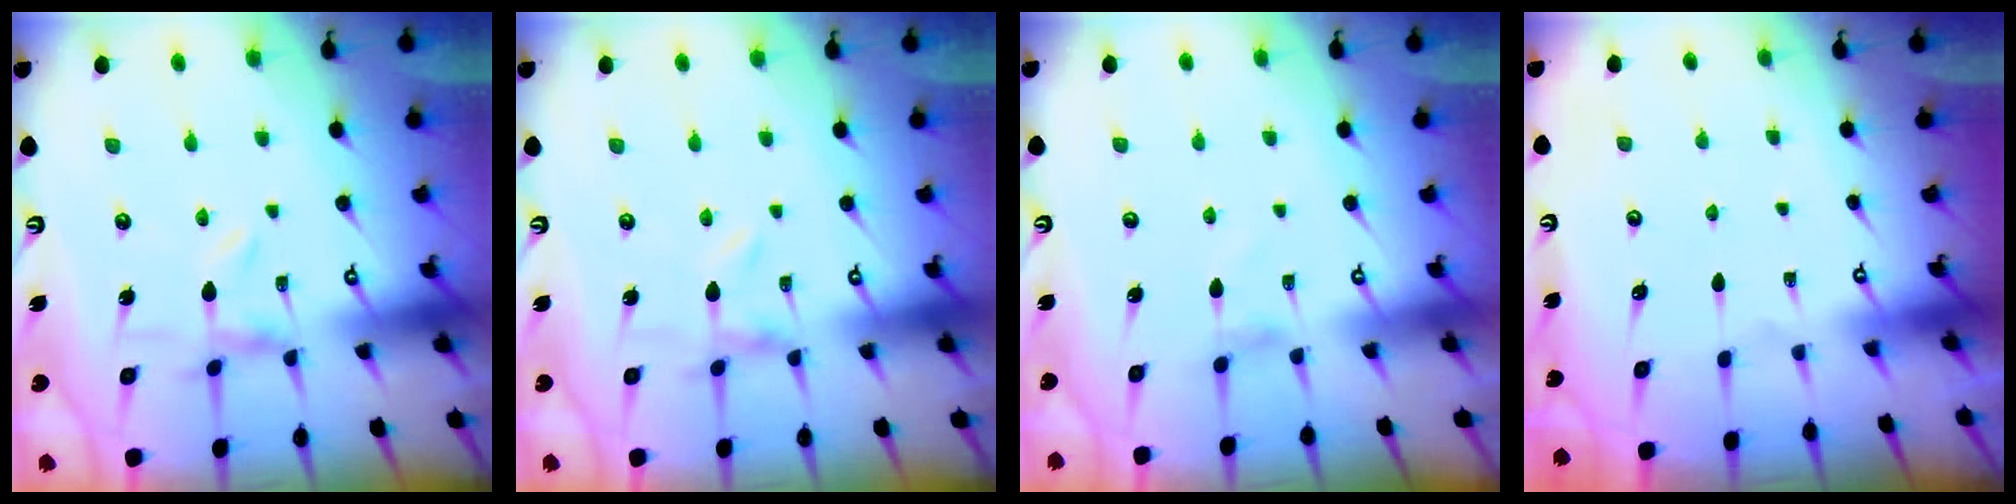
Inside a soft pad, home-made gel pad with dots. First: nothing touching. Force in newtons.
{"total": 0.0}
{"total": 0.9, "press": 0.9, "slide": 0.3}
{"total": 0.0}